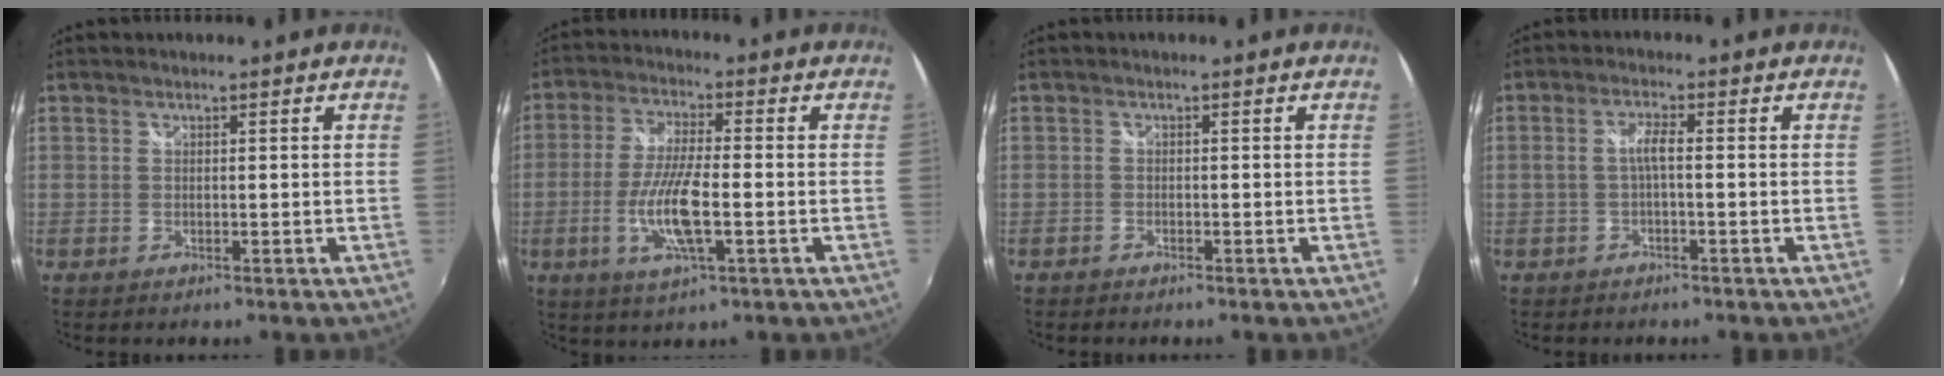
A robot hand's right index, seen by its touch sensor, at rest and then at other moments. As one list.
[{"total": 10.0, "force": [-2.5, 2.1, 9.5], "torque": [-0.191, -0.010, -0.050]}, {"total": 1.0, "force": [-0.9, 0.3, 0.2], "torque": [-0.008, 0.000, -0.017]}, {"total": 2.5, "force": [-0.5, 0.2, 2.5], "torque": [-0.050, 0.005, -0.008]}]